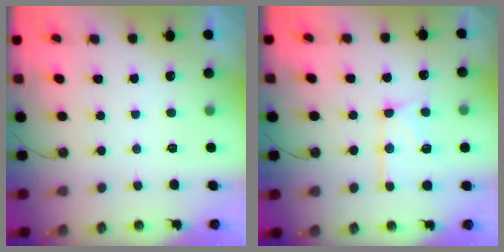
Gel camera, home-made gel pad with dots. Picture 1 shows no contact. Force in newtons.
{"total": 13.5, "press": 13.5, "slide": 0.9}